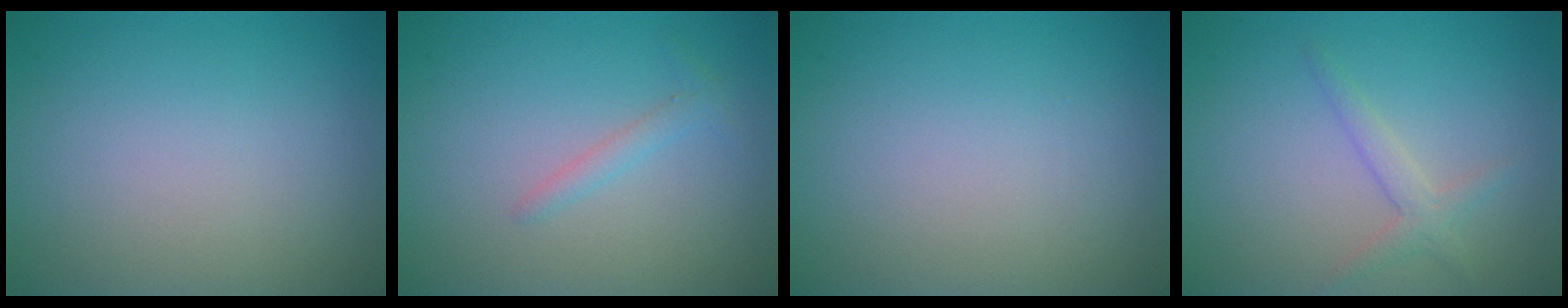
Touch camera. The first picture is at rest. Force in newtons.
{"total": 1.2, "press": 1.2, "slide": 0.1}
{"total": 0.0}
{"total": 1.8, "press": 1.8, "slide": 0.1}